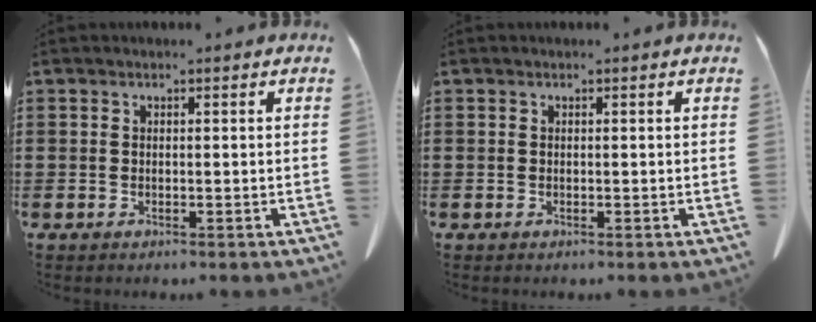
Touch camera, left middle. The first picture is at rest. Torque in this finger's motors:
{"motor_torque": [-0.05, 0.05, 0.00, 0.00]}